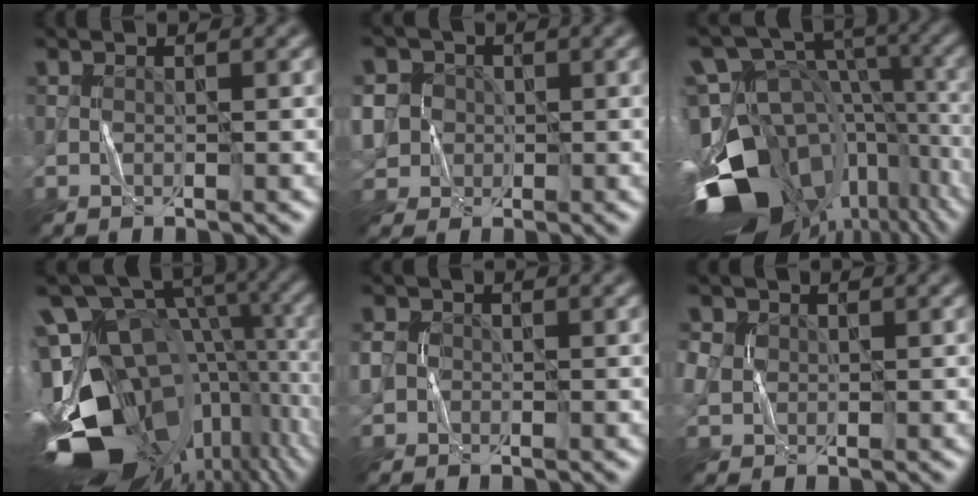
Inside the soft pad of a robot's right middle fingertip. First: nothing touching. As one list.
[{"total": 6.8, "force": [-0.3, 6.3, 2.6], "torque": [-0.065, 0.030, -0.032]}, {"total": 16.9, "force": [-8.1, 10.5, 10.6], "torque": [-0.200, 0.020, -0.120]}, {"total": 17.6, "force": [-5.0, 11.7, 12.2], "torque": [-0.202, 0.017, -0.066]}, {"total": 2.8, "force": [0.0, 2.5, 1.2], "torque": [-0.025, 0.008, -0.006]}, {"total": 2.8, "force": [0.5, 2.4, 1.2], "torque": [-0.042, 0.015, 0.007]}]